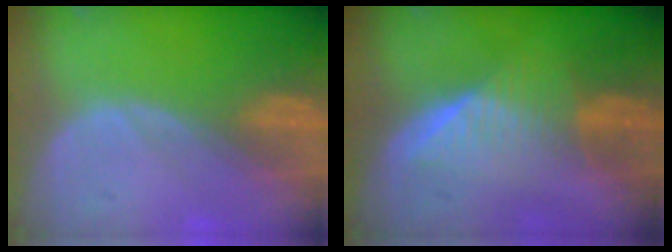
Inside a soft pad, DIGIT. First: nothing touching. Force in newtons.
{"total": 6.4, "press": 5.8, "slide": 2.6}